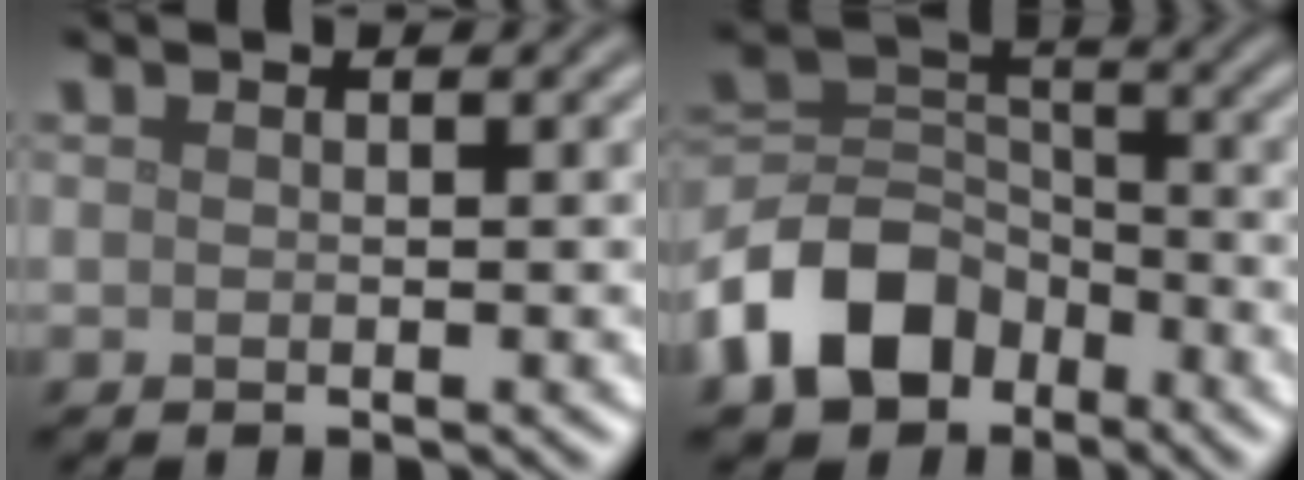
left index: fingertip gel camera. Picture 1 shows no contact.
{"total": 7.9, "force": [-4.6, 5.3, 3.7], "torque": [-0.067, 0.001, -0.100]}